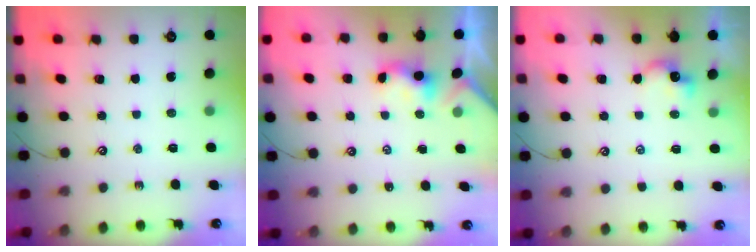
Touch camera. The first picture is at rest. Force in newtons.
{"total": 0.7, "press": 0.6, "slide": 0.4}
{"total": 1.7, "press": 1.7, "slide": 0.2}